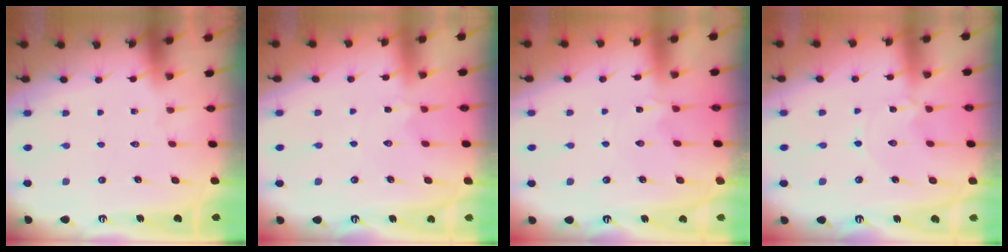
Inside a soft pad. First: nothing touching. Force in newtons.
{"total": 2.2, "press": 2.2, "slide": 0.4}
{"total": 2.5, "press": 2.5, "slide": 0.3}
{"total": 0.6, "press": 0.6, "slide": 0.1}